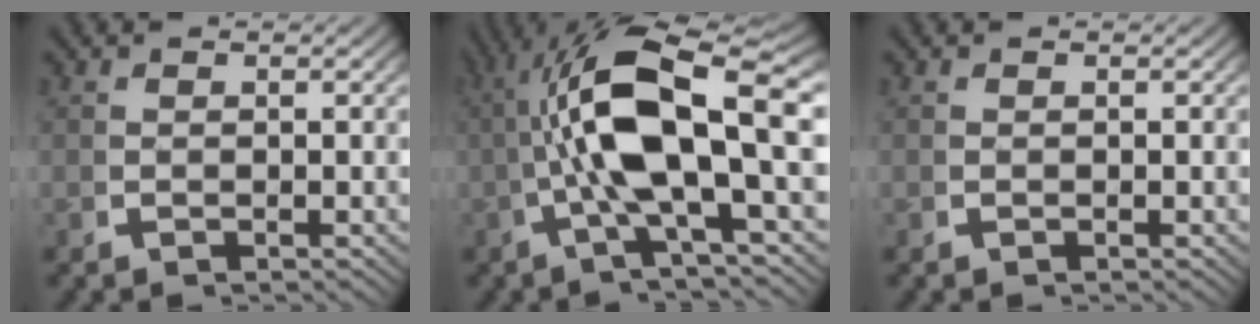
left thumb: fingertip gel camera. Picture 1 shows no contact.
{"total": 12.0, "force": [0.8, 4.6, 11.0], "torque": [-0.210, 0.003, 0.013]}
{"total": 0.0}